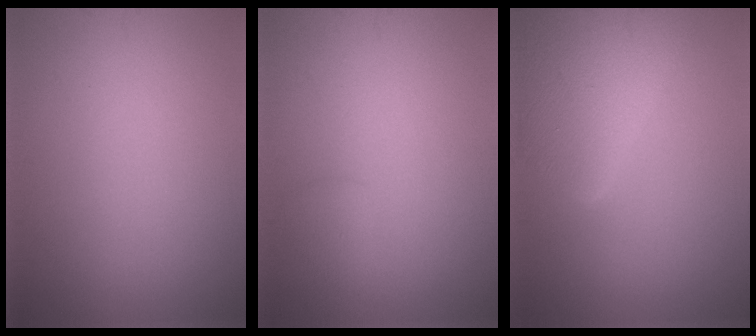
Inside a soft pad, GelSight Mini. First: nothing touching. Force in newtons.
{"total": 0.8, "press": 0.8, "slide": 0.1}
{"total": 8.4, "press": 8.3, "slide": 0.6}